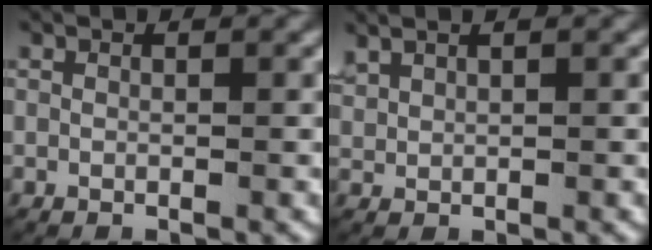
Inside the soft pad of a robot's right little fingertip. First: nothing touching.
{"total": 1.5, "force": [1.1, 0.8, 0.6], "torque": [-0.022, 0.006, 0.025]}